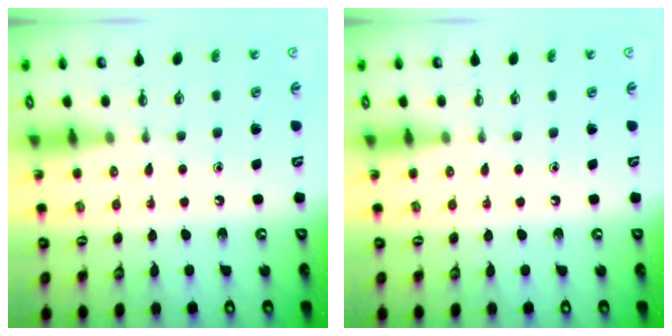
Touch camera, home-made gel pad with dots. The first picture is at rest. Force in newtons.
{"total": 0.0}